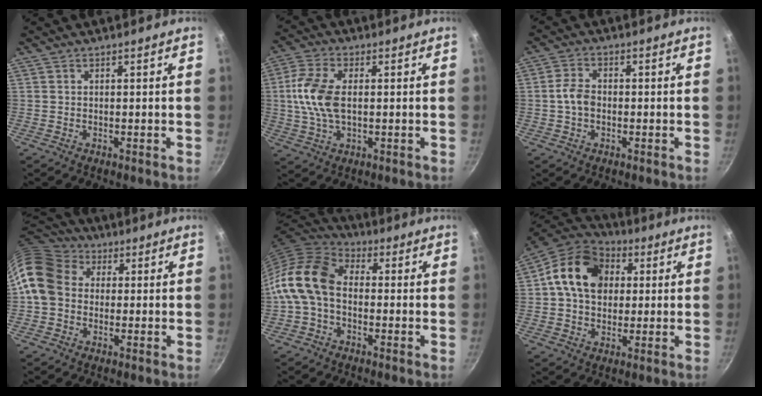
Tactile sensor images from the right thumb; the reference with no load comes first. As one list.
[{"total": 10.1, "force": [0.6, 5.5, 8.4], "torque": [-0.173, 0.010, 0.005]}, {"total": 4.3, "force": [-0.6, 3.1, 3.0], "torque": [-0.055, 0.016, -0.015]}, {"total": 12.4, "force": [0.9, 10.2, 7.0], "torque": [-0.112, 0.021, 0.000]}, {"total": 13.7, "force": [-1.4, 9.5, 9.8], "torque": [-0.179, 0.038, -0.050]}, {"total": 15.6, "force": [3.2, 11.9, 9.6], "torque": [-0.143, 0.020, 0.037]}]